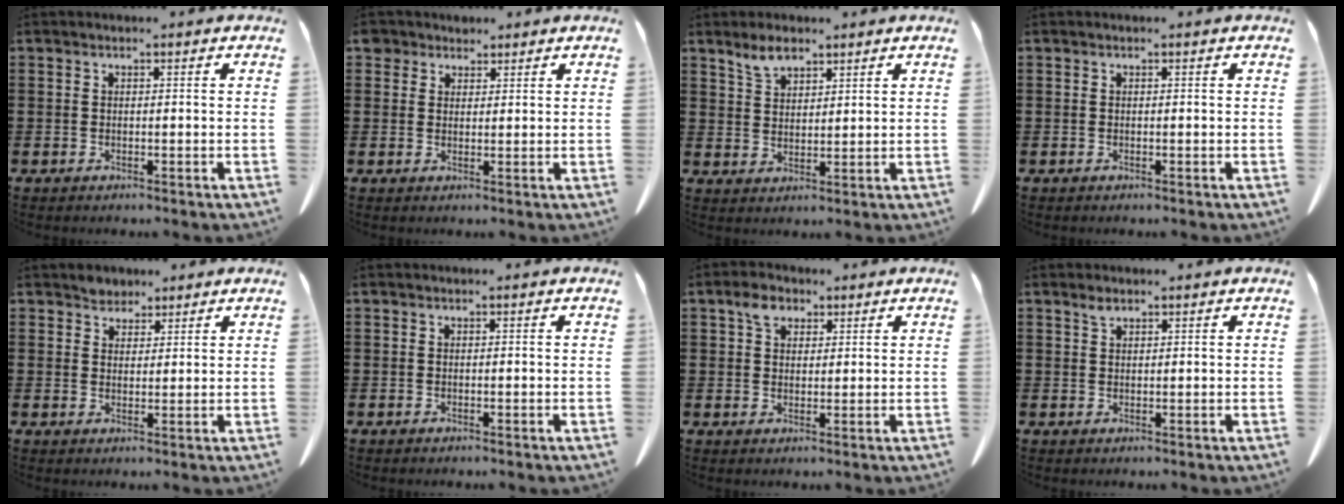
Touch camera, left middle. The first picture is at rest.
{"total": 2.8, "force": [2.3, 1.6, 0.4], "torque": [-0.009, 0.004, 0.044]}
{"total": 3.8, "force": [2.9, 1.6, 1.8], "torque": [-0.044, 0.004, 0.055]}
{"total": 0.0}
{"total": 2.6, "force": [2.3, 1.1, 0.0], "torque": [-0.008, 0.003, 0.047]}
{"total": 0.0}
{"total": 3.9, "force": [2.3, 2.3, 2.1], "torque": [-0.042, 0.005, 0.041]}
{"total": 1.4, "force": [1.0, 0.5, 0.8], "torque": [-0.019, 0.000, 0.021]}